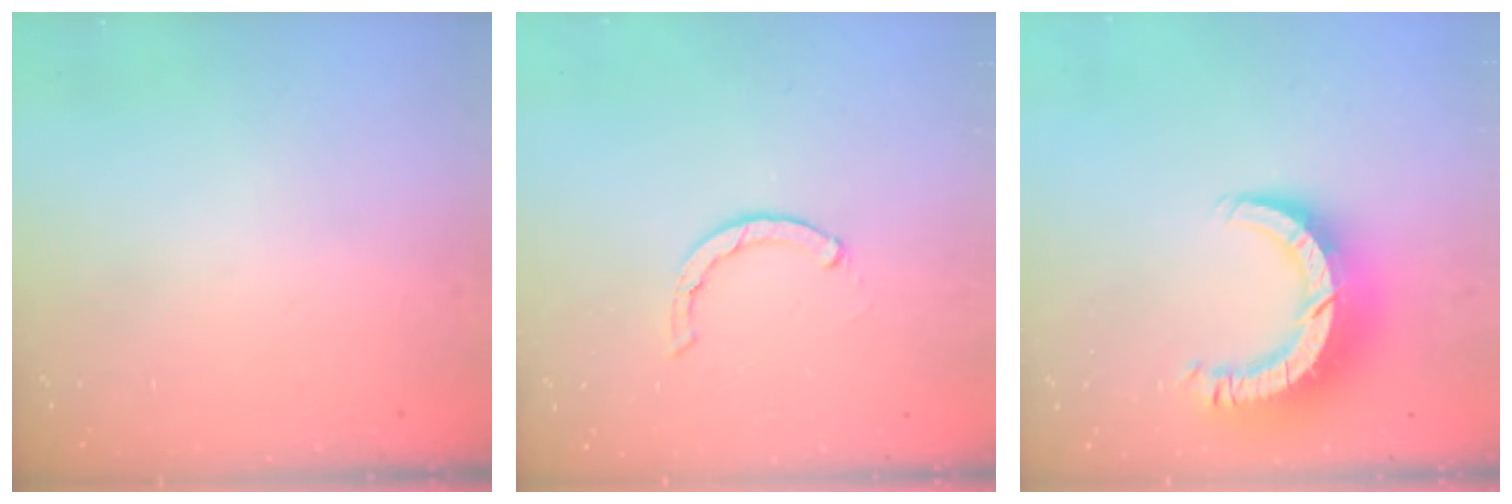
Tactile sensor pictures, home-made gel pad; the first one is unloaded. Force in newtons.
{"total": 1.6, "press": 1.5, "slide": 0.4}
{"total": 11.5, "press": 11.5, "slide": 1.1}